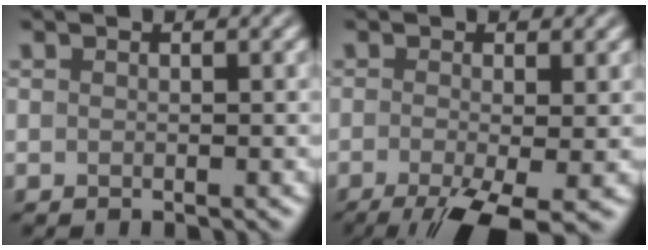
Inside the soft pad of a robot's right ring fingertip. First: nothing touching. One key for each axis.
{"total": 7.5, "fx": -4.1, "fy": 2.1, "fz": 6.0, "tx": -0.114, "ty": -0.016, "tz": -0.068}